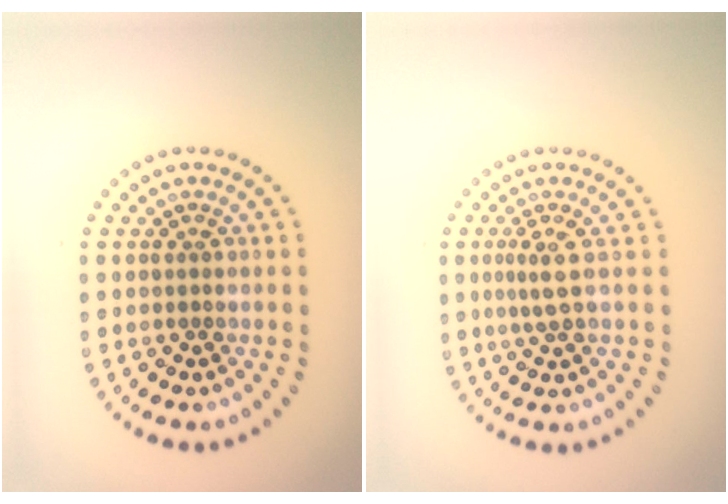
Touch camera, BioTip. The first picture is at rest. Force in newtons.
{"total": 1.8, "press": 1.4, "slide": 1.2}